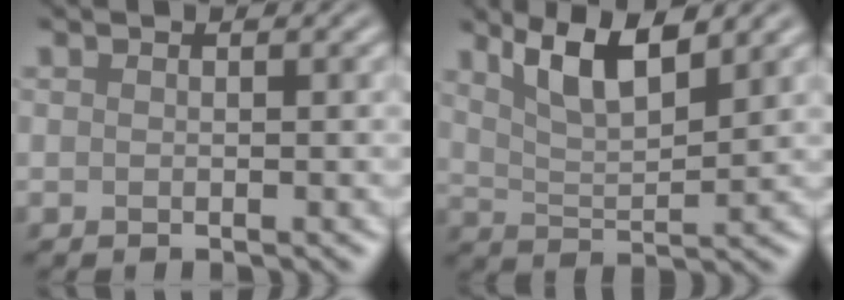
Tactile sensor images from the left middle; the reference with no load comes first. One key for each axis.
{"total": 5.4, "fx": 3.5, "fy": 1.5, "fz": 3.8, "tx": -0.070, "ty": 0.000, "tz": 0.066}